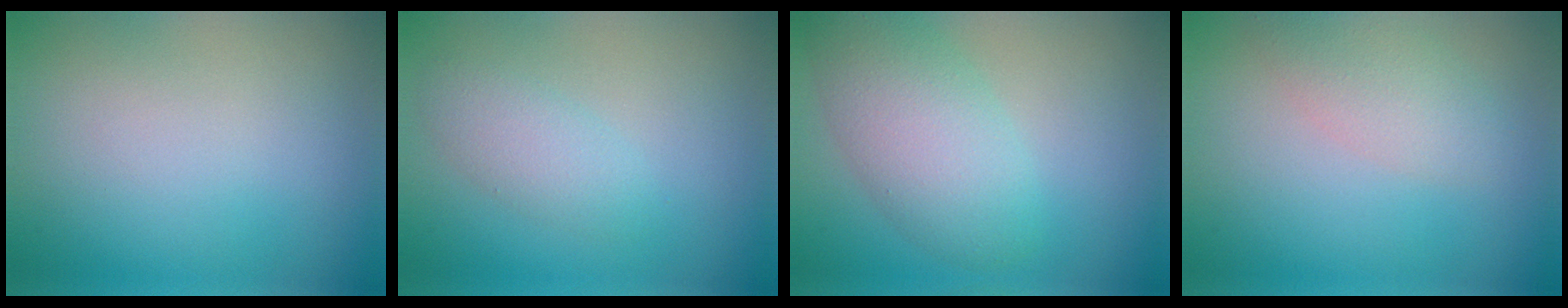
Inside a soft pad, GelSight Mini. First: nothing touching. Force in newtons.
{"total": 2.2, "press": 2.2, "slide": 0.1}
{"total": 5.2, "press": 5.2, "slide": 0.2}
{"total": 2.9, "press": 2.9, "slide": 0.2}